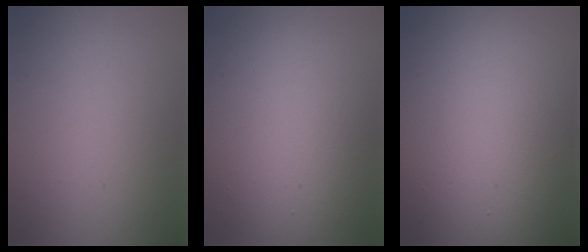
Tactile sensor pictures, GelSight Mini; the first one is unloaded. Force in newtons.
{"total": 11.7, "press": 11.7, "slide": 0.7}
{"total": 23.6, "press": 23.6, "slide": 1.3}